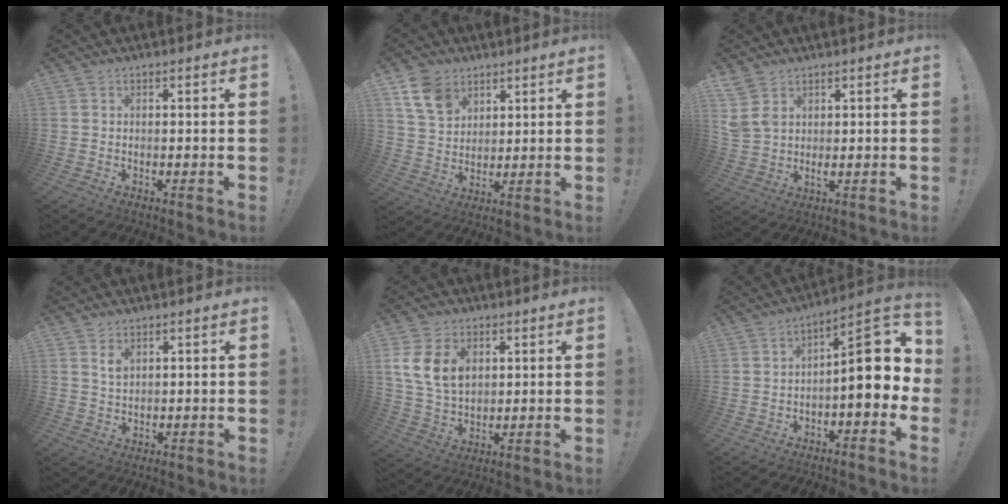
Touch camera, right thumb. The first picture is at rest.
{"total": 11.2, "force": [6.5, 7.8, 4.6], "torque": [-0.077, -0.030, 0.130]}
{"total": 5.4, "force": [2.9, 3.3, 3.1], "torque": [-0.058, -0.015, 0.057]}
{"total": 3.4, "force": [1.9, 2.2, 1.7], "torque": [-0.015, -0.016, 0.032]}
{"total": 12.9, "force": [4.2, 9.4, 7.8], "torque": [-0.137, -0.007, 0.083]}
{"total": 15.3, "force": [0.7, 5.9, 14.1], "torque": [-0.176, -0.002, 0.010]}